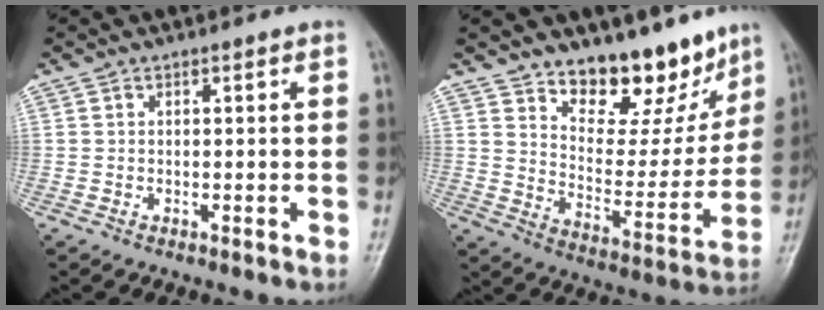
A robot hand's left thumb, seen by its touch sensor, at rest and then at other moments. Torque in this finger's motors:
{"motor_torque": [1.49, 1.40, 1.07, -0.98, 0.03]}